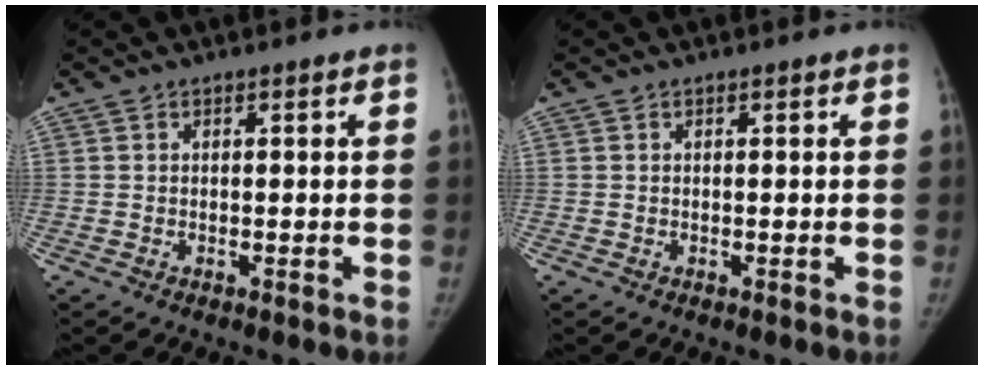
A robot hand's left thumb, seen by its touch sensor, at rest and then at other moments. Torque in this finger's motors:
{"motor_torque": [-0.06, 0.01, 0.05, 0.01, -0.01]}